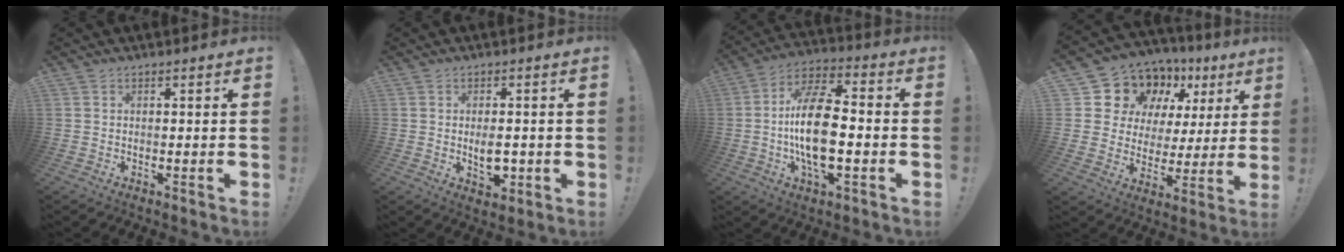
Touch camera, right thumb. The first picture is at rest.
{"total": 5.7, "force": [-0.9, 3.3, 4.5], "torque": [-0.059, 0.001, -0.016]}
{"total": 17.6, "force": [-2.3, 7.9, 15.6], "torque": [-0.302, 0.007, -0.043]}
{"total": 12.8, "force": [8.5, 8.8, 3.9], "torque": [-0.070, -0.068, 0.170]}